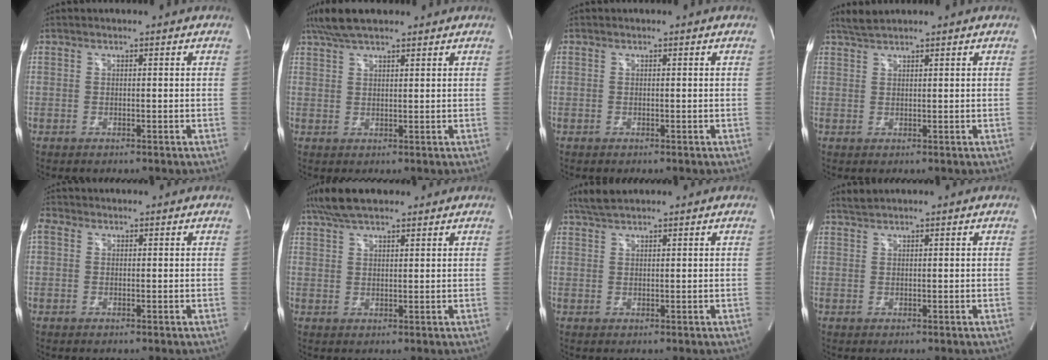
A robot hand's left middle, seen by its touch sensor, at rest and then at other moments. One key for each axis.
{"total": 7.2, "fx": 5.7, "fy": 1.5, "fz": 4.0, "tx": -0.078, "ty": 0.032, "tz": 0.104}
{"total": 0.0}
{"total": 2.2, "fx": 2.1, "fy": -0.1, "fz": 0.6, "tx": -0.017, "ty": 0.011, "tz": 0.044}
{"total": 1.8, "fx": 0.6, "fy": 1.5, "fz": 0.8, "tx": -0.025, "ty": 0.015, "tz": 0.010}
{"total": 7.6, "fx": 6.0, "fy": 1.9, "fz": 4.2, "tx": -0.082, "ty": 0.030, "tz": 0.109}
{"total": 2.8, "fx": 2.6, "fy": 0.2, "fz": 1.2, "tx": -0.032, "ty": 0.013, "tz": 0.052}
{"total": 1.1, "fx": 1.1, "fy": -0.2, "fz": 0.1, "tx": -0.008, "ty": 0.008, "tz": 0.027}